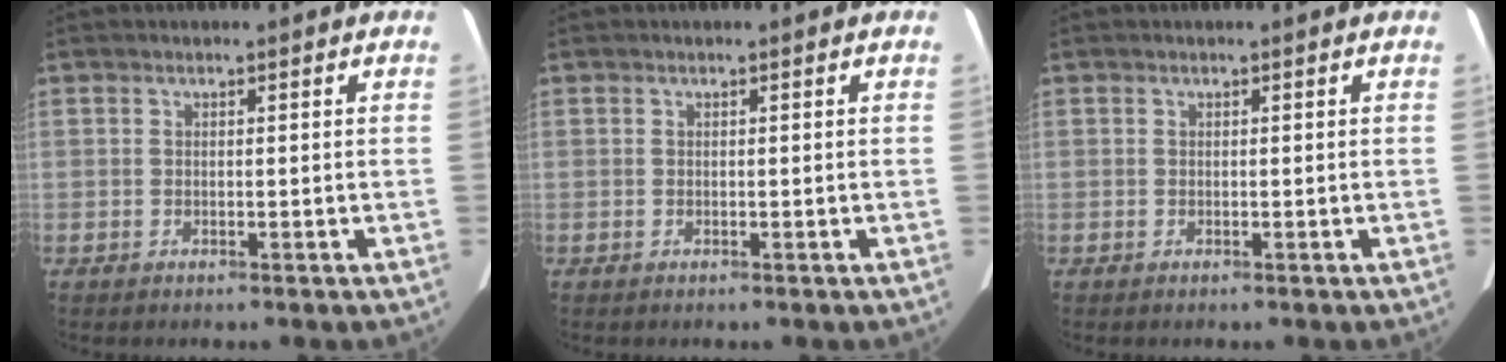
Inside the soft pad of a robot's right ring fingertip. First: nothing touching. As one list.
[{"total": 0.0}, {"total": 0.0}]